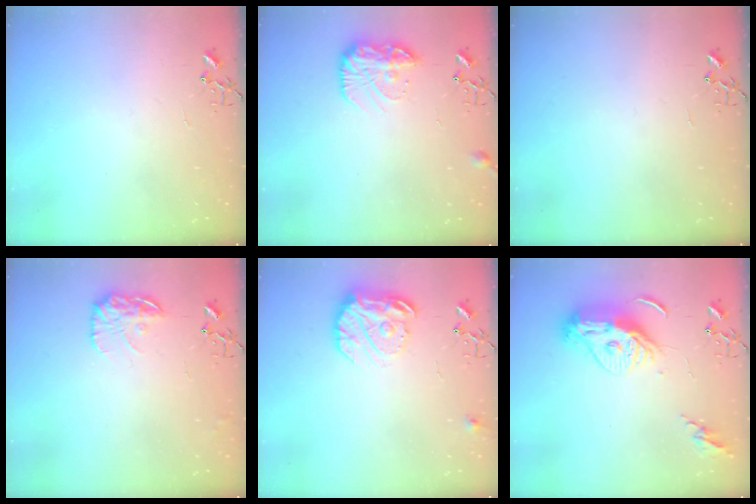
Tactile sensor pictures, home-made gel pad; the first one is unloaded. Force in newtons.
{"total": 12.8, "press": 12.8, "slide": 0.7}
{"total": 0.0}
{"total": 13.2, "press": 13.2, "slide": 0.6}
{"total": 16.2, "press": 16.1, "slide": 1.4}
{"total": 13.5, "press": 13.4, "slide": 1.5}